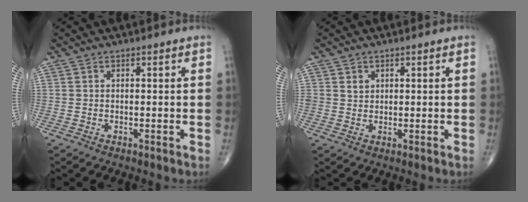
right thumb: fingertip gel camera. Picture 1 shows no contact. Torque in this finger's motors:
{"motor_torque": [-0.02, -0.03, 0.24, 0.14, 0.03]}